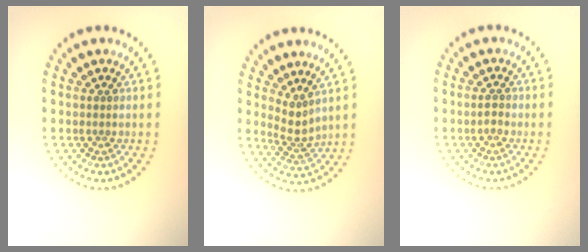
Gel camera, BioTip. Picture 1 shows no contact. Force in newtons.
{"total": 2.2, "press": 1.4, "slide": 1.7}
{"total": 0.9, "press": 0.9, "slide": 0.1}